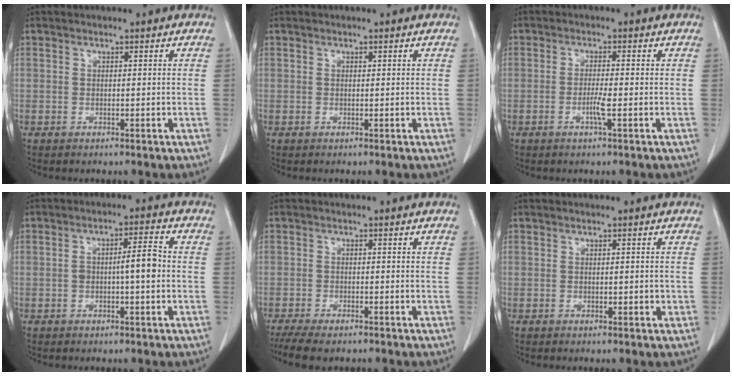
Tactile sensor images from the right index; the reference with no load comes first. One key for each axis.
{"total": 0.0}
{"total": 2.5, "fx": -1.0, "fy": -0.2, "fz": 2.3, "tx": -0.047, "ty": -0.003, "tz": -0.021}
{"total": 4.9, "fx": -0.6, "fy": 0.8, "fz": 4.8, "tx": -0.081, "ty": 0.015, "tz": -0.009}
{"total": 7.2, "fx": -5.8, "fy": 1.9, "fz": 3.8, "tx": -0.059, "ty": -0.013, "tz": -0.092}
{"total": 0.9, "fx": -0.2, "fy": 0.4, "fz": 0.8, "tx": -0.011, "ty": 0.000, "tz": -0.002}